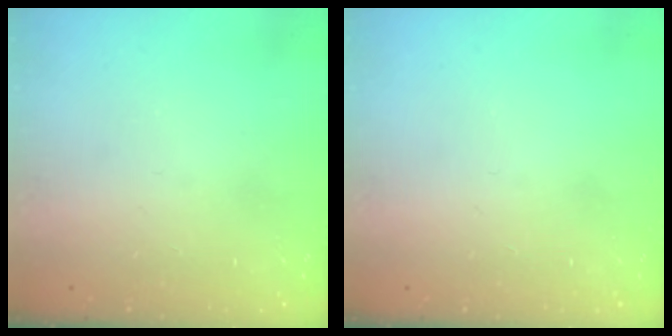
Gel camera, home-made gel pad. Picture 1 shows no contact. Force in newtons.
{"total": 0.0}